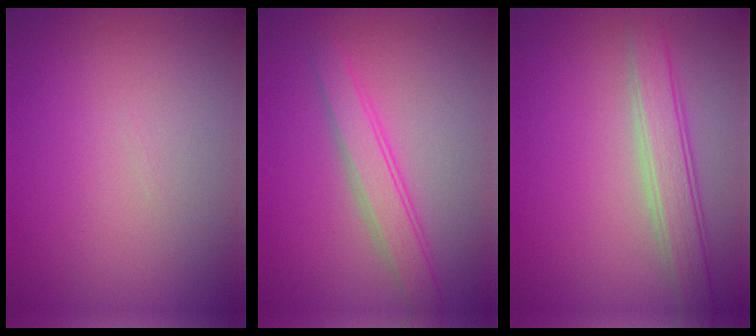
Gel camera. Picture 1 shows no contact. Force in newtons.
{"total": 3.0, "press": 3.0, "slide": 0.0}
{"total": 3.4, "press": 3.4, "slide": 0.2}